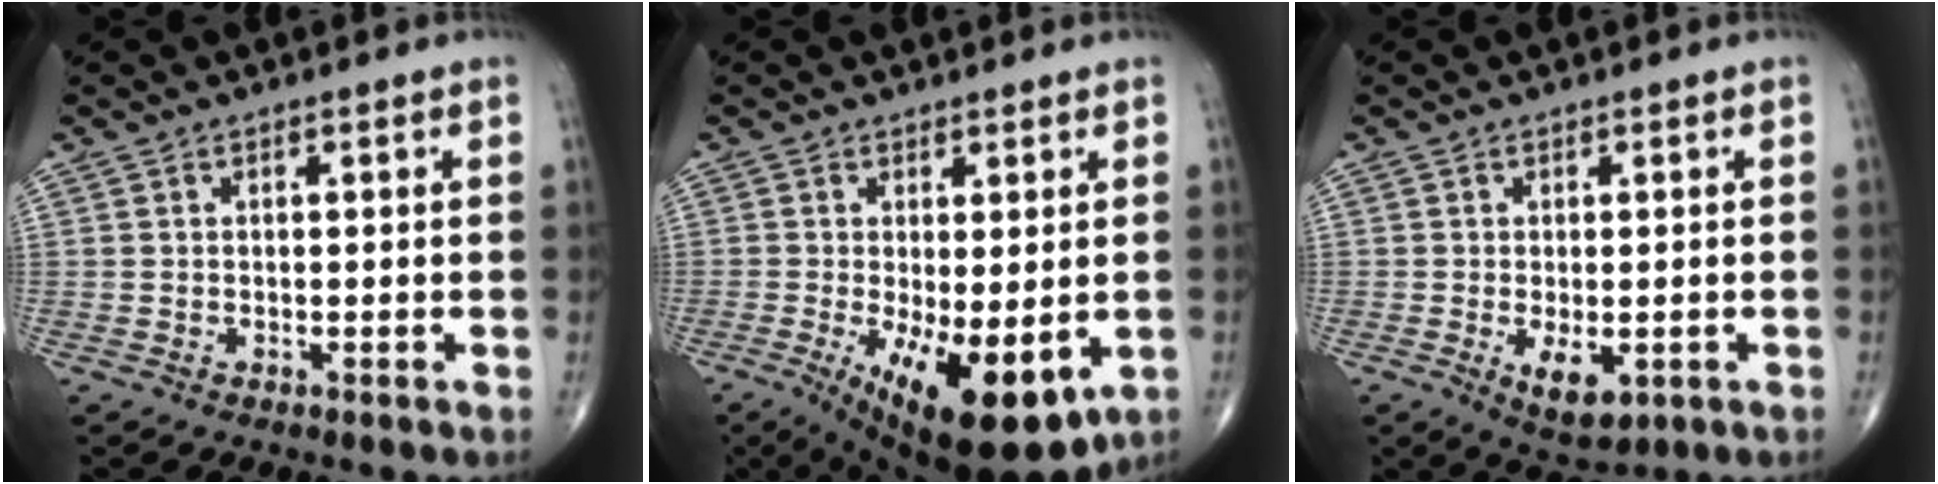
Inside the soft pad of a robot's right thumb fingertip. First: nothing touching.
{"total": 15.0, "force": [-4.5, 5.8, 13.1], "torque": [-0.186, -0.026, -0.050]}
{"total": 5.6, "force": [-1.5, 2.9, 4.6], "torque": [-0.066, -0.011, -0.014]}